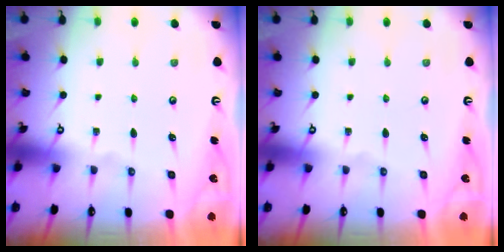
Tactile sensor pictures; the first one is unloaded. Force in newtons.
{"total": 0.0}